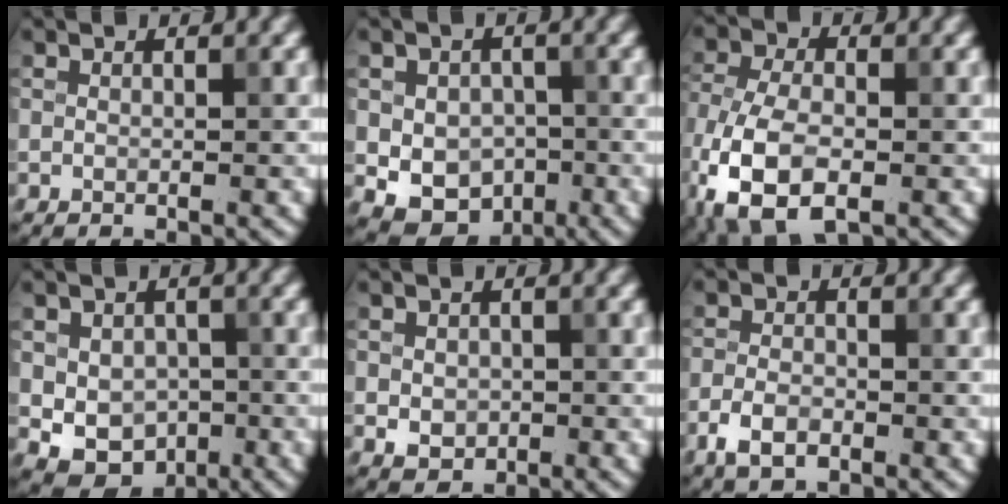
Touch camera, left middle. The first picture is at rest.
{"total": 6.3, "force": [-1.2, 5.0, 3.5], "torque": [-0.045, -0.009, -0.023]}
{"total": 8.7, "force": [-3.4, 4.8, 6.4], "torque": [-0.152, -0.014, -0.072]}
{"total": 5.3, "force": [-0.8, 4.2, 3.2], "torque": [-0.050, -0.008, -0.006]}
{"total": 2.0, "force": [-0.3, 1.7, 1.1], "torque": [-0.018, -0.005, -0.007]}
{"total": 2.8, "force": [-1.5, 1.5, 1.7], "torque": [-0.033, 0.000, -0.036]}